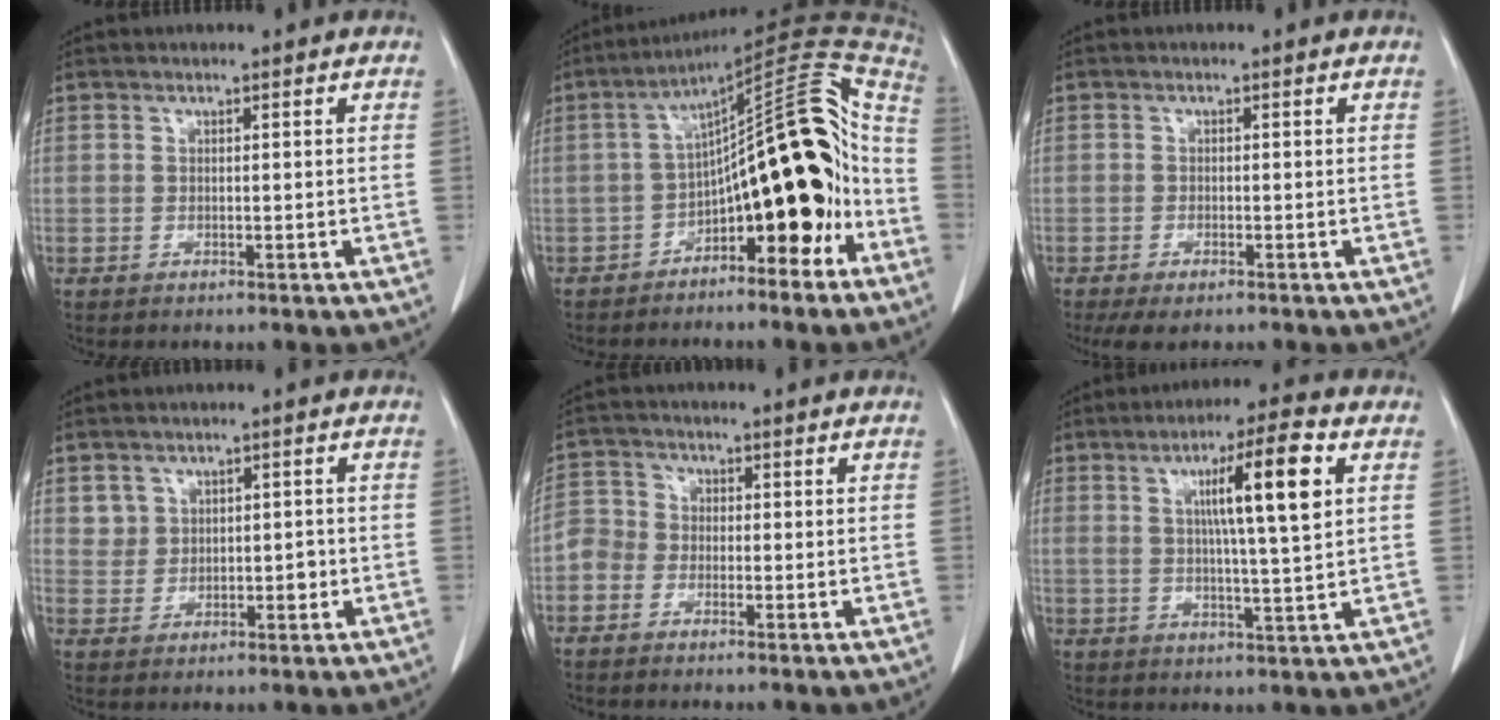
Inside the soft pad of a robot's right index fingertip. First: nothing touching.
{"total": 20.0, "force": [-5.0, 5.9, 18.5], "torque": [-0.273, 0.045, -0.065]}
{"total": 4.0, "force": [-2.9, 1.3, 2.3], "torque": [-0.042, -0.011, -0.047]}
{"total": 3.4, "force": [0.8, 3.0, 1.5], "torque": [-0.014, 0.005, 0.019]}
{"total": 2.8, "force": [-1.3, 2.5, 0.4], "torque": [0.004, 0.010, -0.040]}
{"total": 10.8, "force": [3.3, 0.1, 10.3], "torque": [-0.165, 0.006, 0.049]}